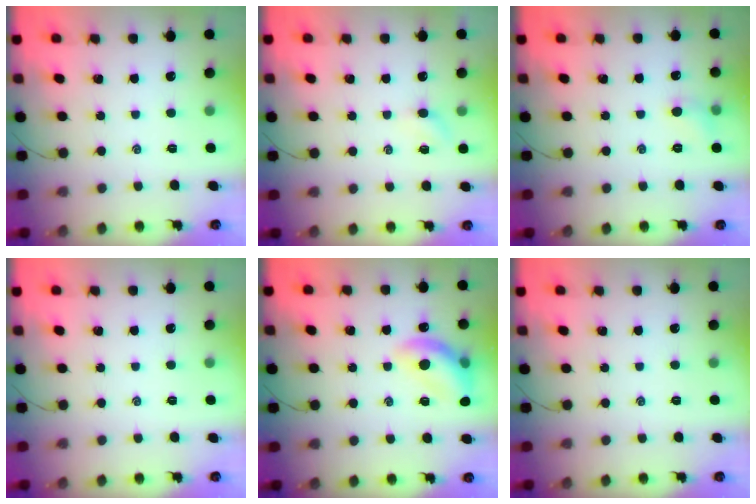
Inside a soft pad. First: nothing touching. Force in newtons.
{"total": 2.3, "press": 2.2, "slide": 0.8}
{"total": 5.1, "press": 4.8, "slide": 1.7}
{"total": 0.0}
{"total": 14.0, "press": 13.8, "slide": 2.3}
{"total": 0.0}